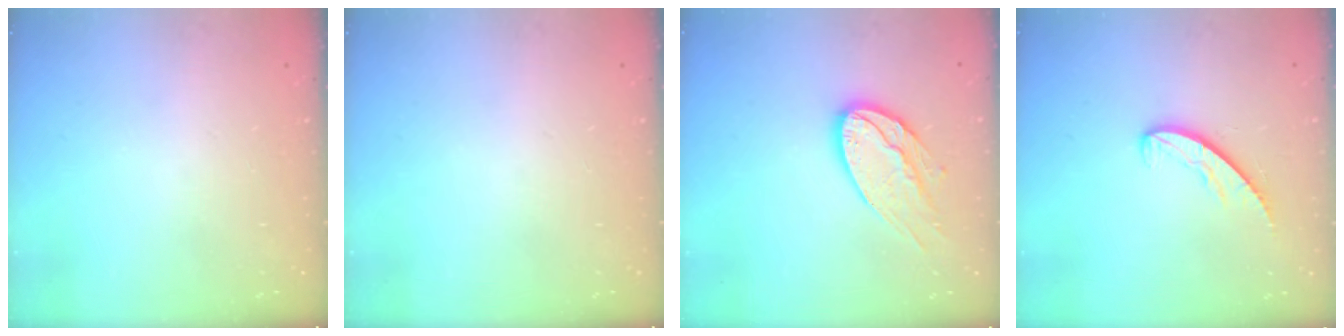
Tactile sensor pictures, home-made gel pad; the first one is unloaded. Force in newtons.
{"total": 0.0}
{"total": 15.1, "press": 15.1, "slide": 1.4}
{"total": 6.3, "press": 6.3, "slide": 0.4}